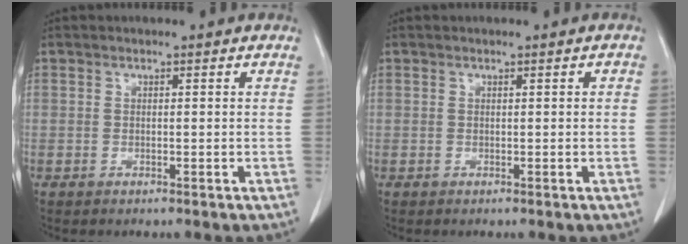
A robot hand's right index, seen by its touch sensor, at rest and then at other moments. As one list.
[{"total": 0.5, "force": [0.1, 0.1, 0.5], "torque": [-0.009, 0.002, 0.003]}]